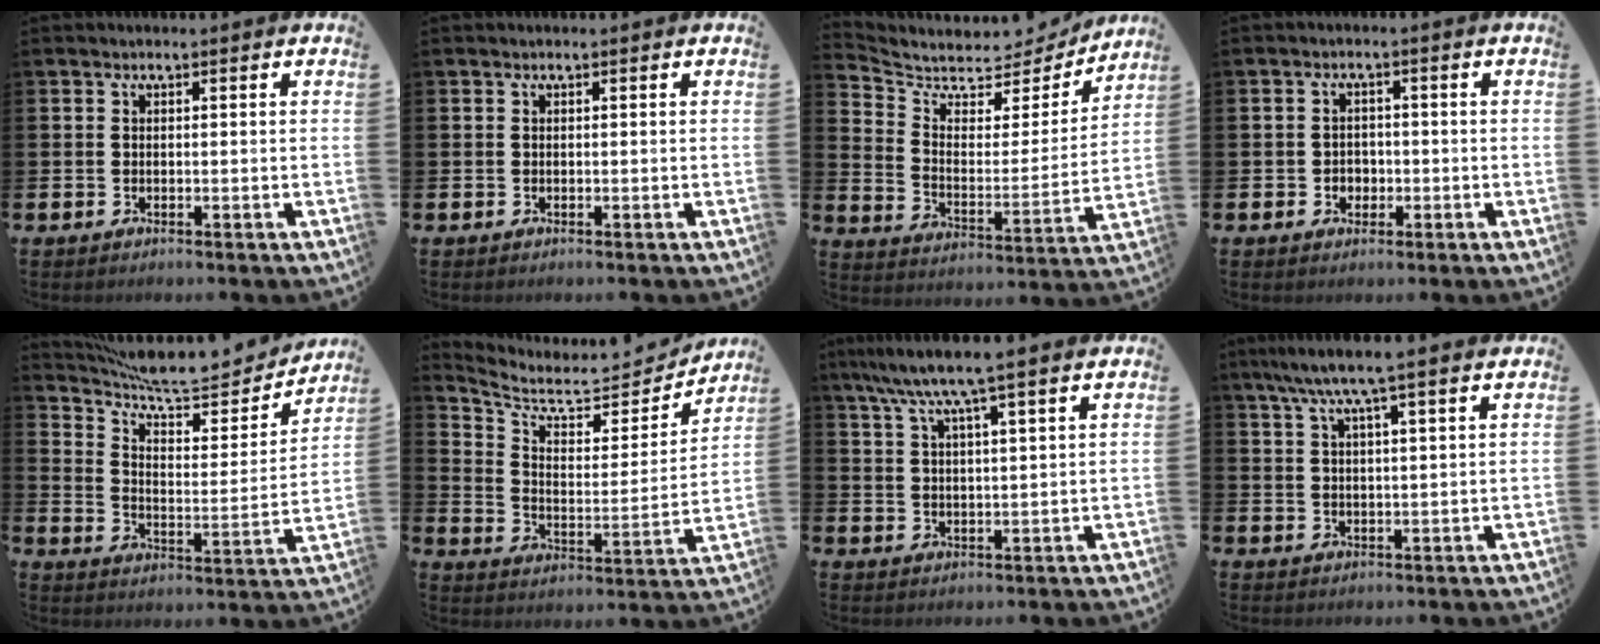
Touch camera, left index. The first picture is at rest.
{"total": 0.0}
{"total": 5.5, "force": [5.1, 2.0, 0.6], "torque": [-0.044, -0.052, 0.081]}
{"total": 2.1, "force": [-0.5, 2.0, 0.5], "torque": [-0.008, 0.004, -0.016]}
{"total": 8.9, "force": [8.3, 1.8, 2.7], "torque": [-0.074, -0.073, 0.139]}
{"total": 6.9, "force": [6.4, 2.2, 1.4], "torque": [-0.056, -0.066, 0.104]}
{"total": 7.1, "force": [6.2, -0.2, 3.6], "torque": [-0.090, -0.023, 0.108]}
{"total": 6.0, "force": [5.2, -0.1, 3.1], "torque": [-0.077, -0.013, 0.091]}